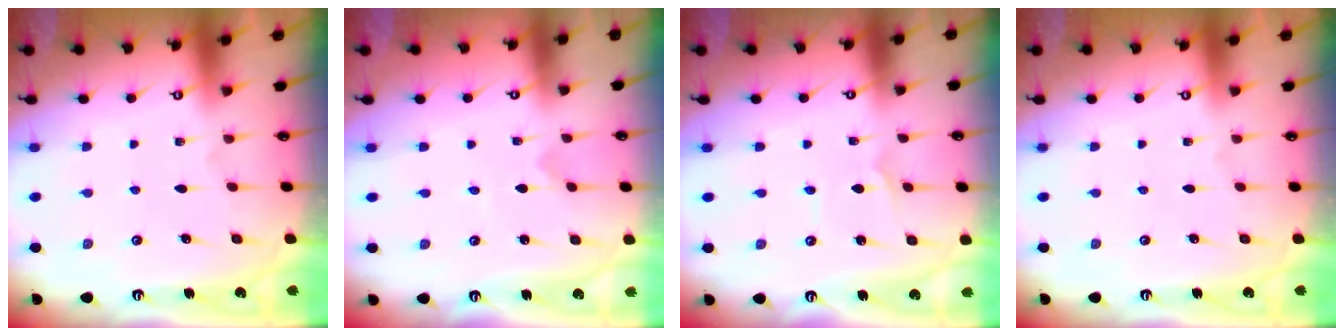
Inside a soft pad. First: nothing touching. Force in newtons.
{"total": 0.0}
{"total": 1.3, "press": 1.3, "slide": 0.1}
{"total": 0.0}